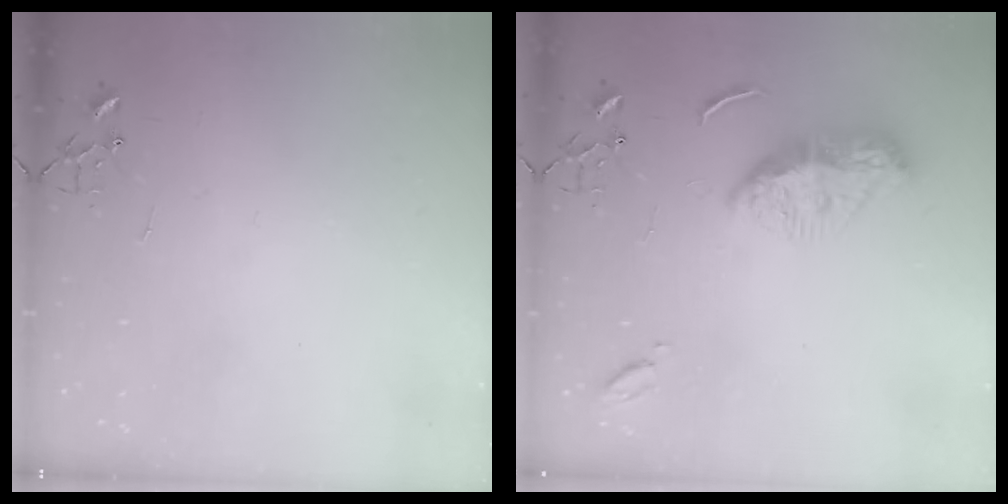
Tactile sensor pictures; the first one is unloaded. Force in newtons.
{"total": 11.1, "press": 11.0, "slide": 1.0}